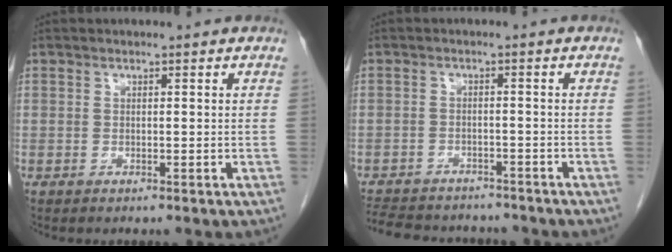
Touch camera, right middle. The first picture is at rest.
{"total": 13.4, "force": [-11.8, 4.5, 4.4], "torque": [-0.104, 0.001, -0.159]}